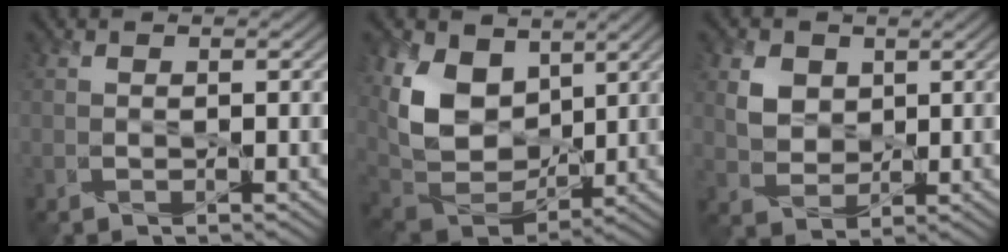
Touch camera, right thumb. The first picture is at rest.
{"total": 10.9, "force": [4.3, 7.5, 6.7], "torque": [-0.174, -0.005, 0.082]}
{"total": 4.0, "force": [1.9, 3.2, 1.5], "torque": [-0.044, -0.005, 0.033]}